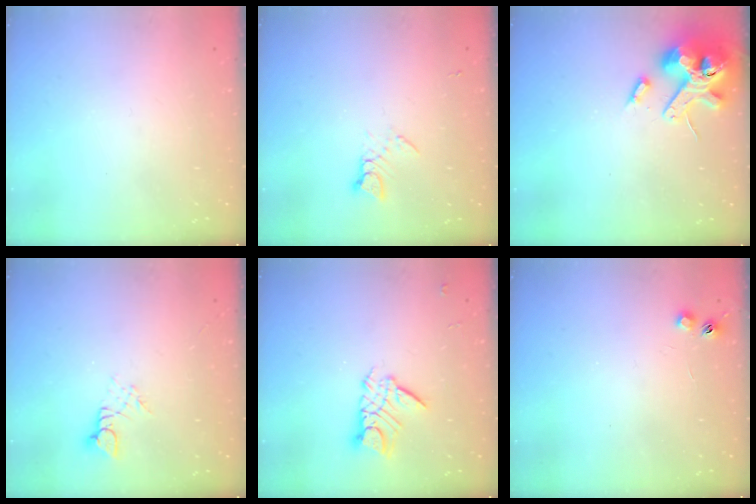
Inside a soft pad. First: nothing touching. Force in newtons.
{"total": 3.6, "press": 3.6, "slide": 0.5}
{"total": 13.6, "press": 13.5, "slide": 2.1}
{"total": 2.7, "press": 2.7, "slide": 0.3}
{"total": 10.0, "press": 10.0, "slide": 0.8}
{"total": 4.5, "press": 4.4, "slide": 0.6}